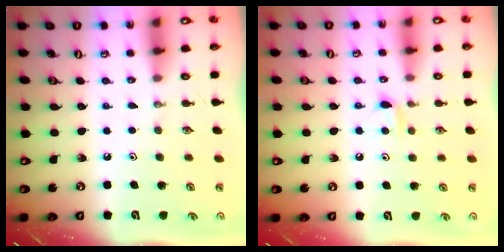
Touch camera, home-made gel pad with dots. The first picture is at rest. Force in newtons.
{"total": 4.2, "press": 4.2, "slide": 0.6}